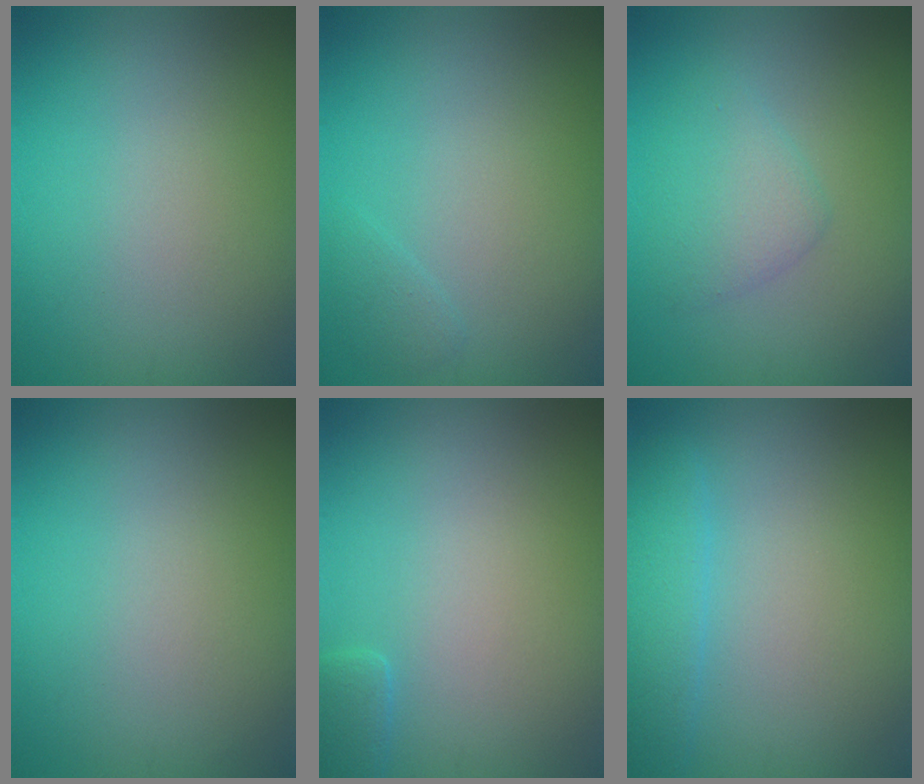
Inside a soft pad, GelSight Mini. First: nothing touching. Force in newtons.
{"total": 0.9, "press": 0.9, "slide": 0.1}
{"total": 2.6, "press": 2.6, "slide": 0.3}
{"total": 0.0}
{"total": 1.4, "press": 1.4, "slide": 0.1}
{"total": 2.4, "press": 2.4, "slide": 0.2}